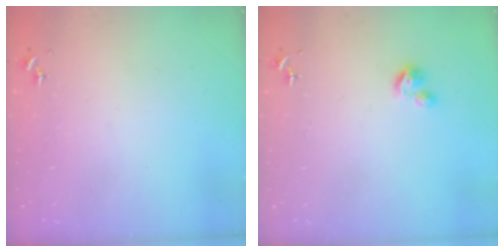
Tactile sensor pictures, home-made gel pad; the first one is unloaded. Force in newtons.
{"total": 4.4, "press": 4.4, "slide": 0.4}